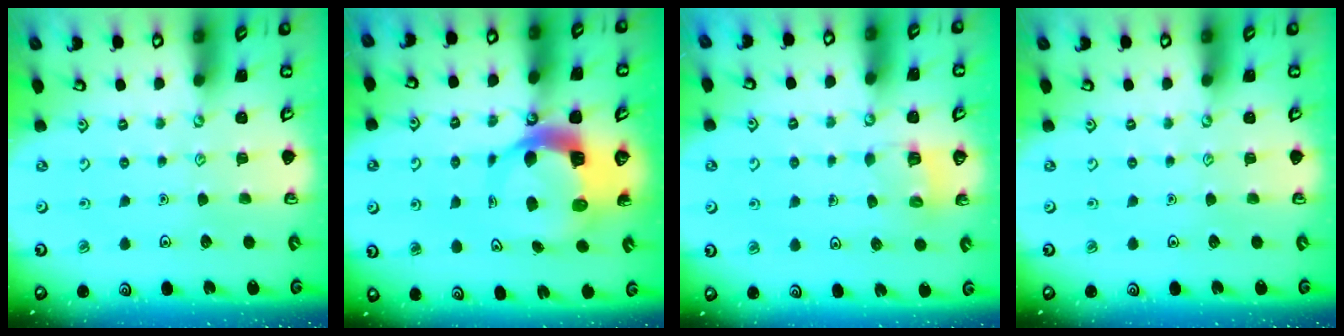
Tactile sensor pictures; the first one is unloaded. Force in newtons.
{"total": 8.9, "press": 8.9, "slide": 1.2}
{"total": 5.8, "press": 5.8, "slide": 0.3}
{"total": 0.0}